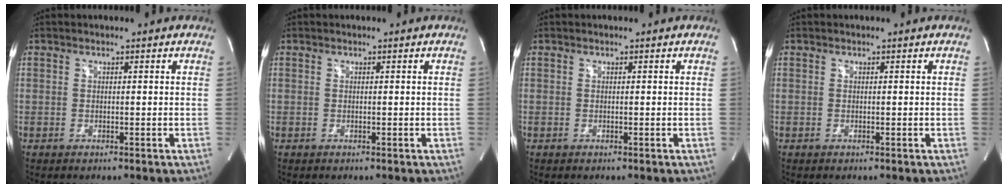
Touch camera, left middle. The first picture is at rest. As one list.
[{"total": 0.0}, {"total": 0.0}, {"total": 0.0}]